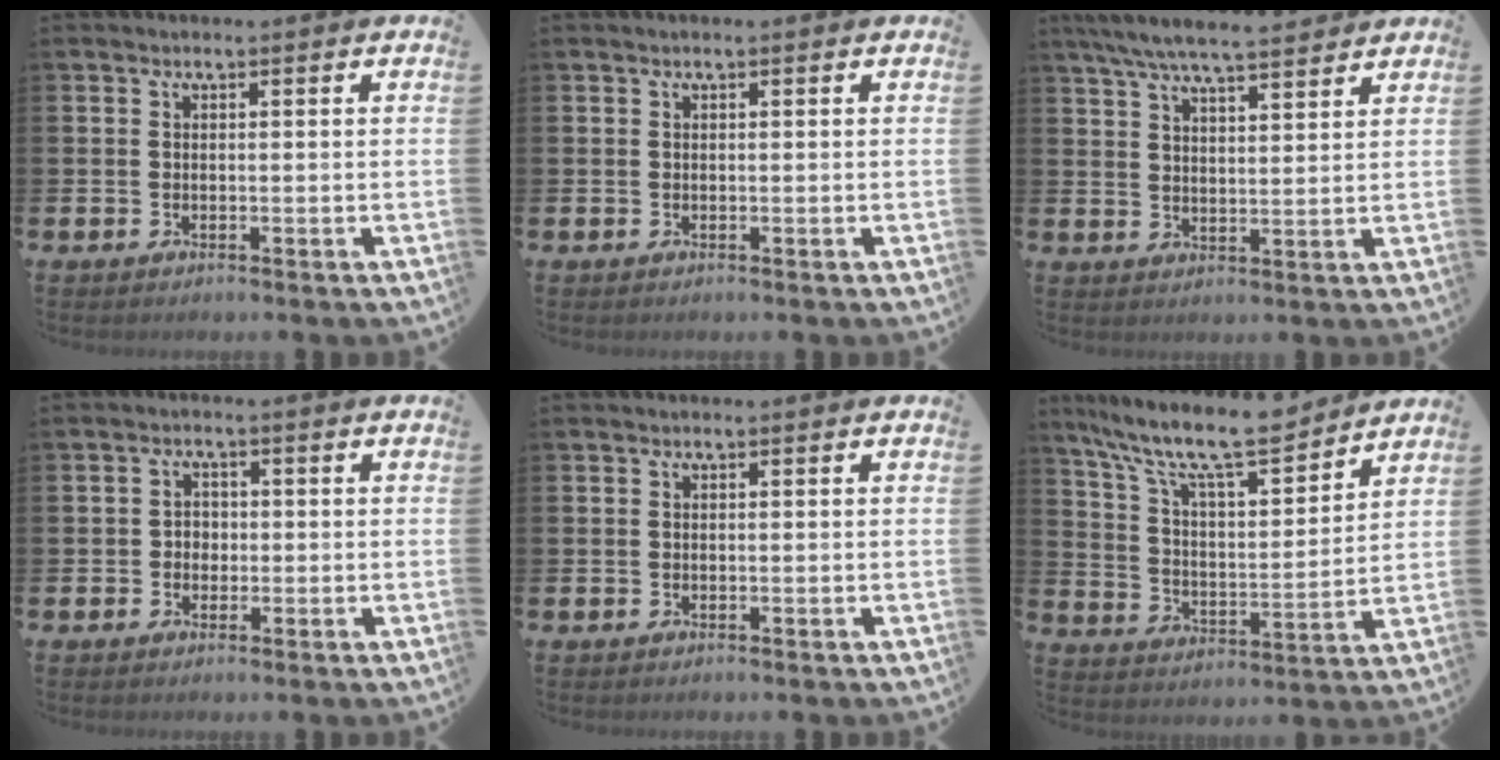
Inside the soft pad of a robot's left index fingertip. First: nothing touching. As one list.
[{"total": 0.0}, {"total": 6.9, "force": [6.5, 0.6, 2.3], "torque": [-0.059, -0.026, 0.116]}, {"total": 1.9, "force": [-0.2, 1.8, 0.7], "torque": [-0.004, 0.003, -0.011]}, {"total": 0.0}, {"total": 11.5, "force": [10.2, 2.0, 4.9], "torque": [-0.122, -0.067, 0.176]}]